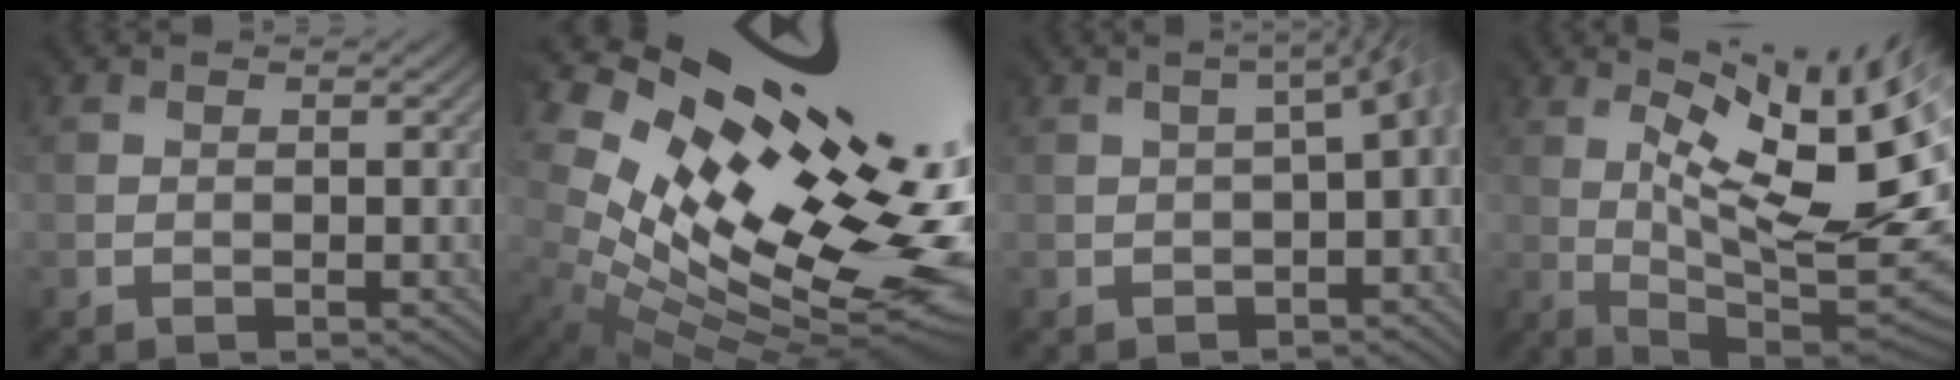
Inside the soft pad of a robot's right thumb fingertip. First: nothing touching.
{"total": 16.3, "force": [4.0, 7.4, 14.0], "torque": [-0.221, 0.000, 0.093]}
{"total": 4.9, "force": [-1.6, 1.5, 4.4], "torque": [-0.027, 0.010, -0.023]}
{"total": 16.2, "force": [2.6, 5.0, 15.1], "torque": [-0.220, 0.009, 0.056]}